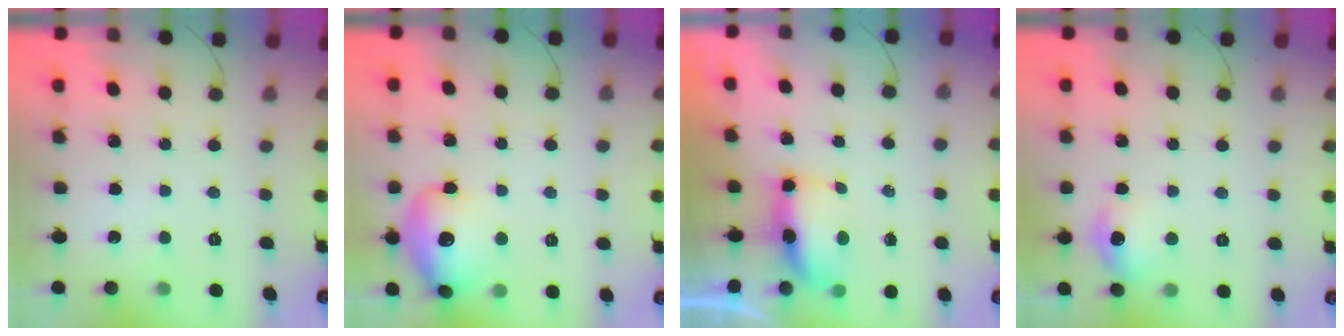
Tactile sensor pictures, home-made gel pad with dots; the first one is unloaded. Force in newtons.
{"total": 14.3, "press": 14.1, "slide": 2.3}
{"total": 8.6, "press": 7.1, "slide": 4.9}
{"total": 8.3, "press": 8.0, "slide": 2.0}